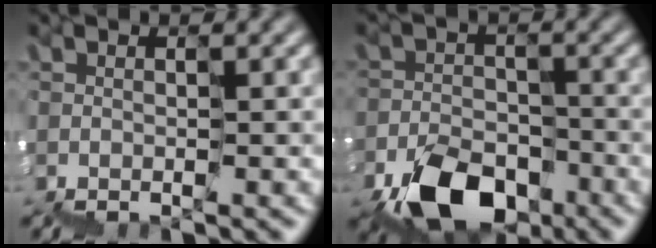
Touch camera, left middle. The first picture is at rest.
{"total": 6.6, "force": [-4.5, 3.3, 3.5], "torque": [-0.075, -0.006, -0.075]}